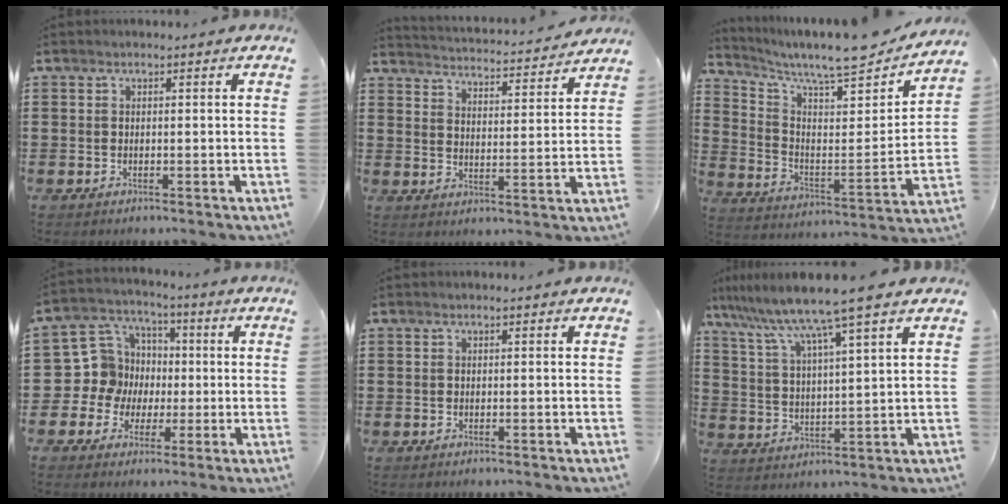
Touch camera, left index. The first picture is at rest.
{"total": 3.2, "force": [3.2, -0.3, 0.2], "torque": [-0.024, -0.032, 0.048]}
{"total": 8.3, "force": [7.5, 0.7, 3.5], "torque": [-0.087, -0.062, 0.120]}
{"total": 8.8, "force": [0.2, 8.8, 1.2], "torque": [-0.083, -0.002, 0.005]}
{"total": 0.0}
{"total": 8.6, "force": [7.1, -1.1, 4.7], "torque": [-0.118, -0.043, 0.113]}